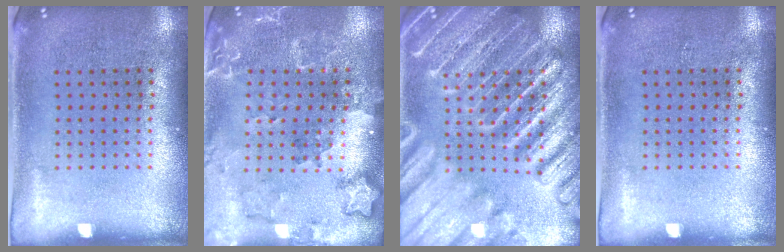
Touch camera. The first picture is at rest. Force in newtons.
{"total": 1.8, "press": 1.7, "slide": 0.4}
{"total": 6.3, "press": 6.2, "slide": 0.7}
{"total": 0.0}